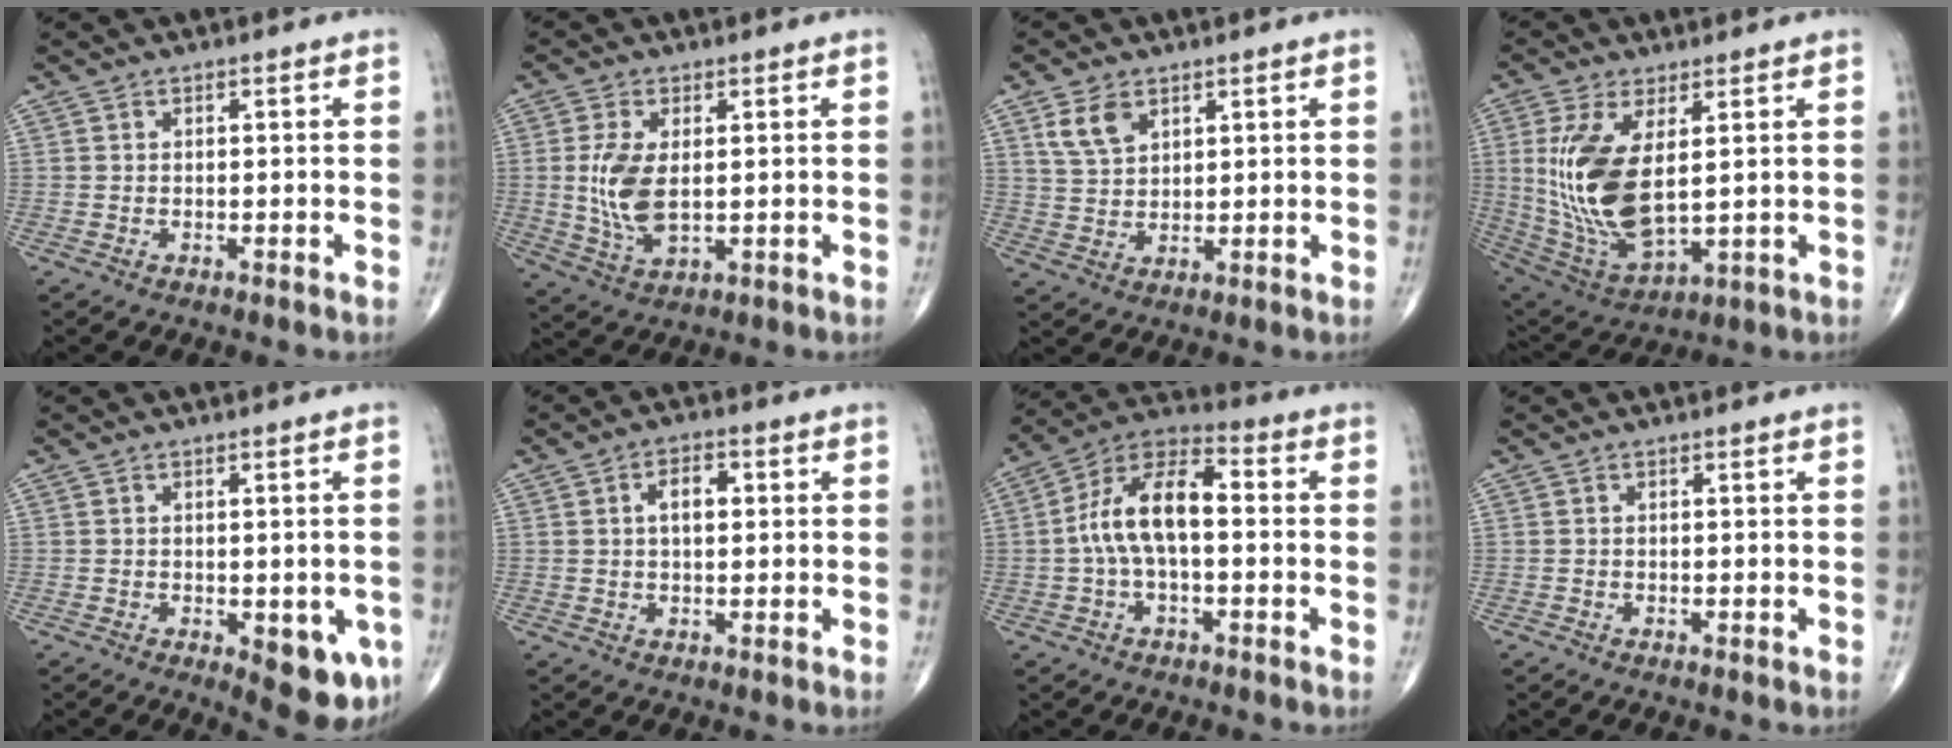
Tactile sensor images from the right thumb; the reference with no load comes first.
{"total": 8.5, "force": [0.6, 4.3, 7.4], "torque": [-0.156, -0.012, 0.019]}
{"total": 5.7, "force": [3.0, 3.5, 3.4], "torque": [-0.056, -0.010, 0.063]}
{"total": 16.4, "force": [2.4, 7.4, 14.5], "torque": [-0.301, -0.022, 0.066]}
{"total": 9.4, "force": [-2.8, 4.0, 8.0], "torque": [-0.076, -0.010, -0.027]}
{"total": 4.8, "force": [0.9, 2.7, 3.9], "torque": [-0.060, 0.008, 0.012]}
{"total": 12.5, "force": [-0.3, 6.1, 10.9], "torque": [-0.203, 0.045, -0.015]}
{"total": 0.0}